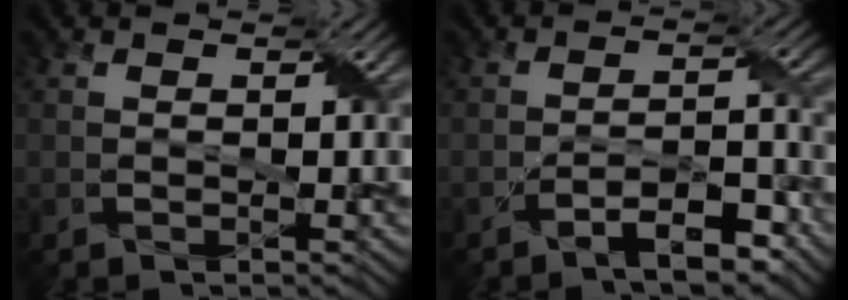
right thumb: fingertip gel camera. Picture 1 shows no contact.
{"total": 5.5, "force": [-3.9, 1.5, 3.5], "torque": [-0.055, 0.009, -0.066]}